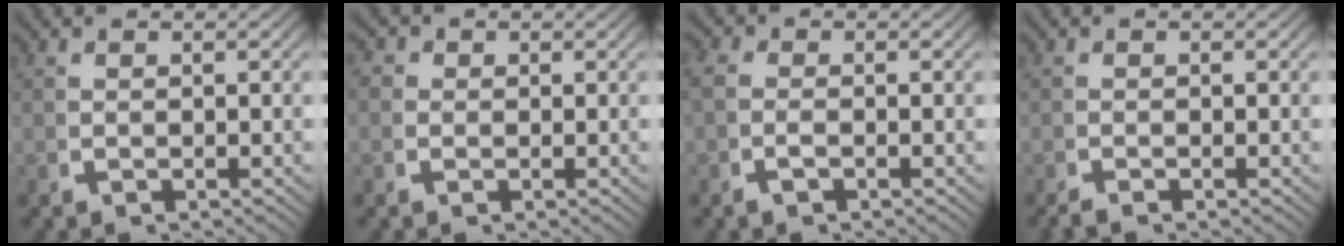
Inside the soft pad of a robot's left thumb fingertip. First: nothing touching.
{"total": 1.7, "force": [0.2, 1.6, 0.5], "torque": [-0.009, -0.004, -0.004]}
{"total": 1.5, "force": [-0.4, 1.0, 1.0], "torque": [-0.030, -0.005, -0.008]}
{"total": 0.8, "force": [-0.8, 0.0, 0.2], "torque": [-0.001, -0.004, -0.017]}